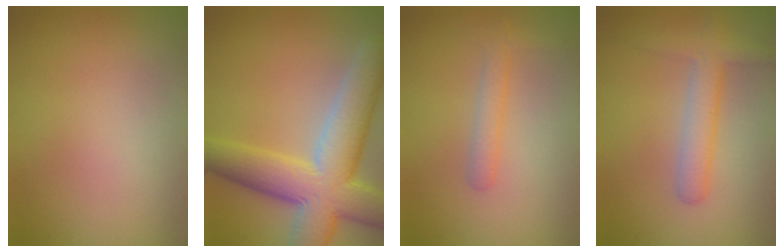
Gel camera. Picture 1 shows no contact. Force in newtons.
{"total": 10.4, "press": 10.4, "slide": 0.3}
{"total": 1.6, "press": 1.6, "slide": 0.1}
{"total": 2.9, "press": 2.9, "slide": 0.2}